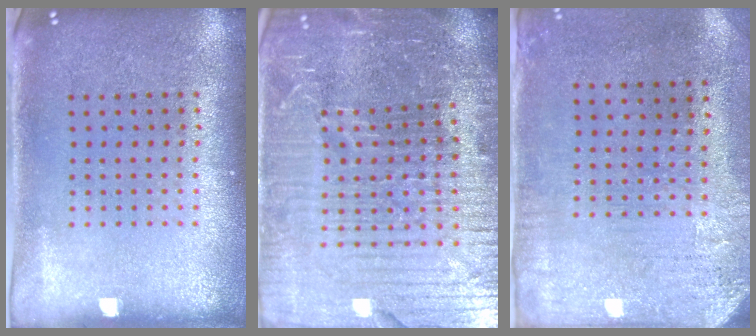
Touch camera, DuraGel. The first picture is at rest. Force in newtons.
{"total": 6.7, "press": 5.8, "slide": 3.3}
{"total": 3.1, "press": 2.5, "slide": 1.9}